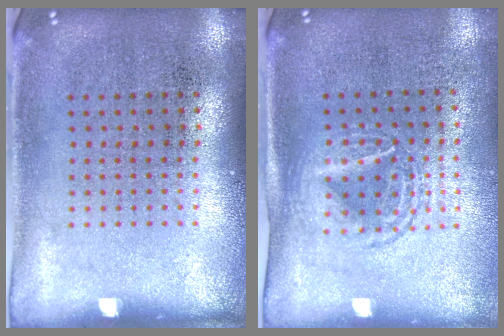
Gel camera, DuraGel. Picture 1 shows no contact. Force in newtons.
{"total": 1.6, "press": 1.3, "slide": 0.8}